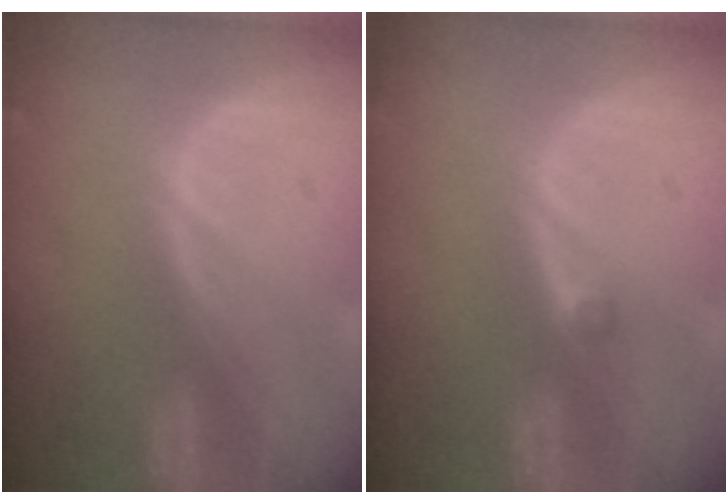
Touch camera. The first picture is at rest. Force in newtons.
{"total": 1.1, "press": 1.0, "slide": 0.6}